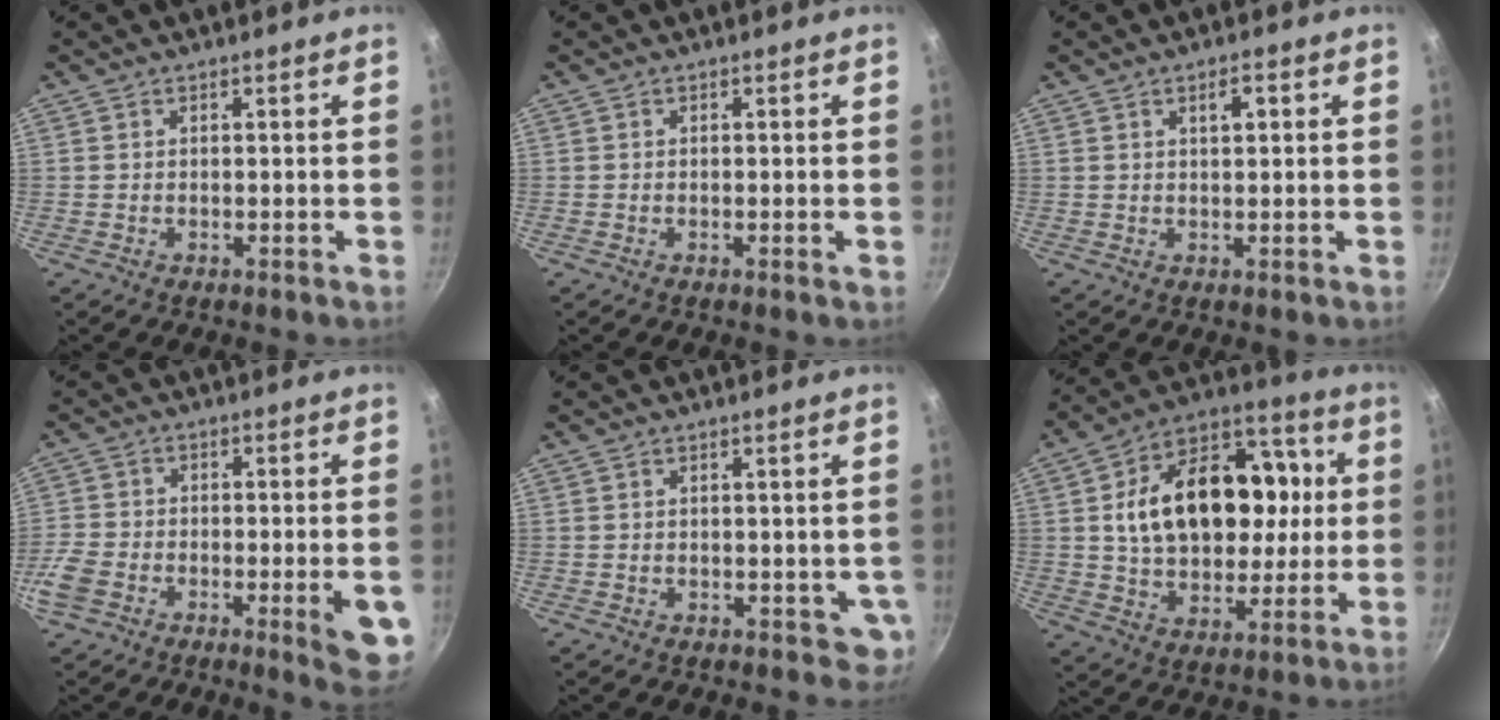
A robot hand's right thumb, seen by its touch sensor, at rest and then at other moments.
{"total": 0.6, "force": [-0.2, 0.0, 0.6], "torque": [-0.009, -0.001, -0.006]}
{"total": 2.6, "force": [1.0, 1.1, 2.2], "torque": [-0.026, 0.005, 0.017]}
{"total": 13.5, "force": [-5.5, 5.4, 11.0], "torque": [-0.168, 0.015, -0.098]}
{"total": 3.5, "force": [-0.2, 2.5, 2.5], "torque": [-0.022, -0.006, -0.001]}
{"total": 24.8, "force": [3.0, 17.2, 17.6], "torque": [-0.253, 0.032, 0.045]}